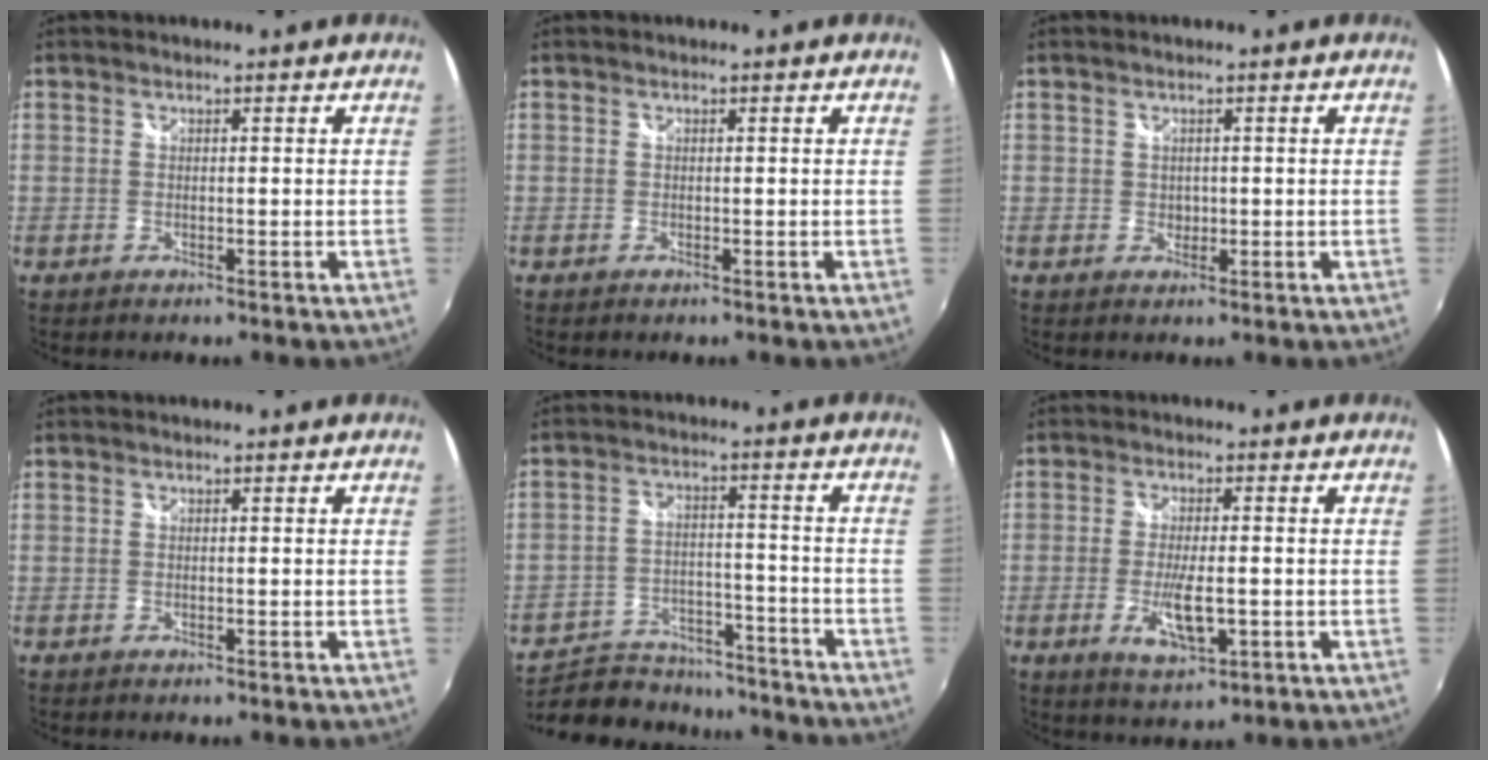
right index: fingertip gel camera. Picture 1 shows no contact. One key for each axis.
{"total": 0.0}
{"total": 1.3, "fx": 0.1, "fy": 1.3, "fz": 0.3, "tx": 0.000, "ty": 0.000, "tz": 0.002}
{"total": 0.0}
{"total": 19.6, "fx": -16.4, "fy": 8.0, "fz": 7.1, "tx": -0.161, "ty": 0.005, "tz": -0.229}
{"total": 7.2, "fx": -2.1, "fy": 2.2, "fz": 6.5, "tx": -0.125, "ty": -0.016, "tz": -0.032}